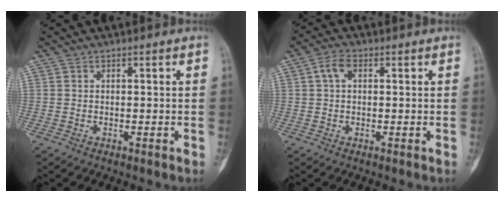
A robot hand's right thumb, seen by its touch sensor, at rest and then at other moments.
{"total": 3.4, "force": [0.8, 2.0, 2.6], "torque": [-0.053, 0.010, 0.014]}